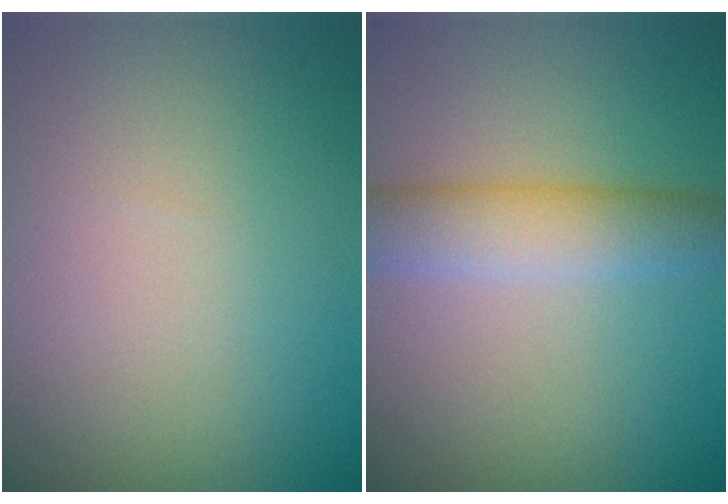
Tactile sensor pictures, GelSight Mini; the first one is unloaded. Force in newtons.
{"total": 4.3, "press": 4.3, "slide": 0.3}